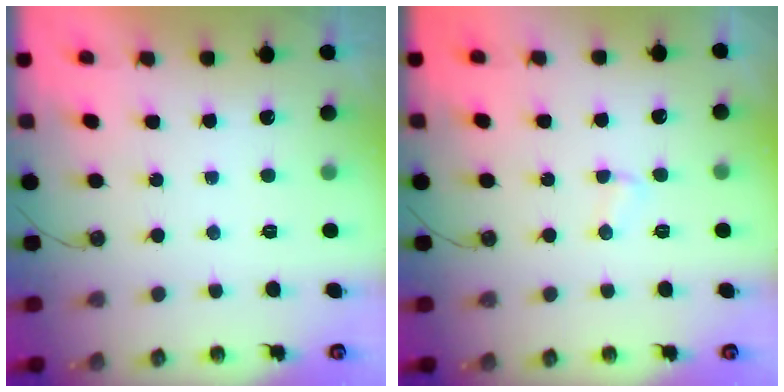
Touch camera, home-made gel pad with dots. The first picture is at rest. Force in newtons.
{"total": 2.8, "press": 2.8, "slide": 0.3}